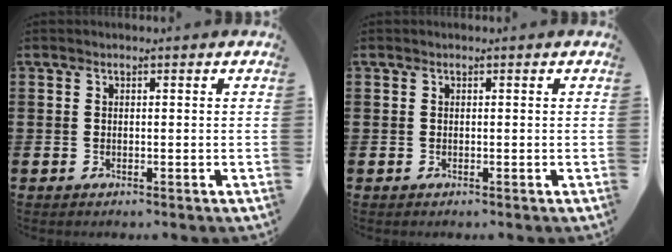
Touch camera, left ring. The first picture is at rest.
{"total": 0.0}